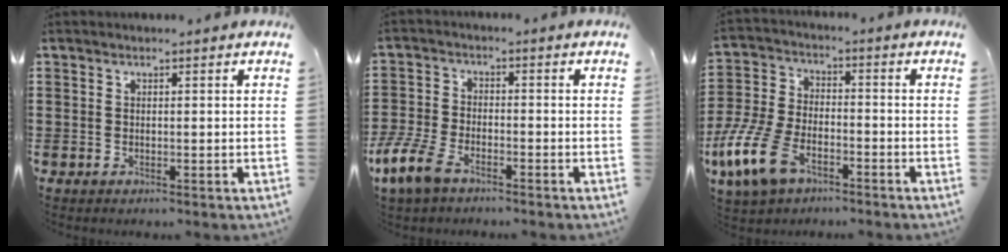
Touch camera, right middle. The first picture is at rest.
{"total": 6.4, "force": [-4.5, 2.4, 3.9], "torque": [-0.112, -0.011, -0.094]}
{"total": 10.7, "force": [-6.7, 5.1, 6.6], "torque": [-0.168, 0.006, -0.134]}